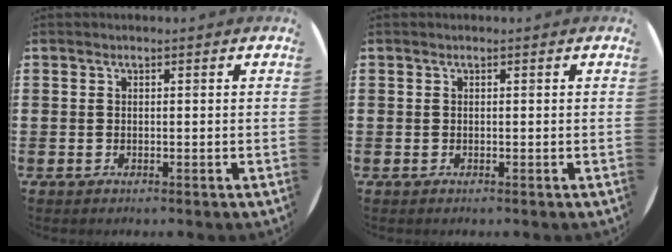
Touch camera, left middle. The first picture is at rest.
{"total": 0.0}